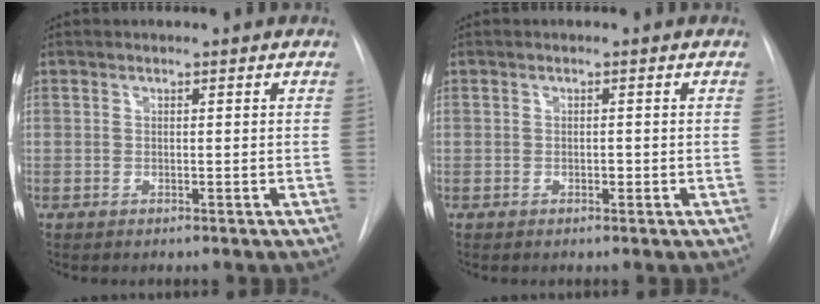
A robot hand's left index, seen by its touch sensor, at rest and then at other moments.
{"total": 0.6, "force": [-0.2, 0.4, 0.4], "torque": [-0.006, 0.001, -0.004]}